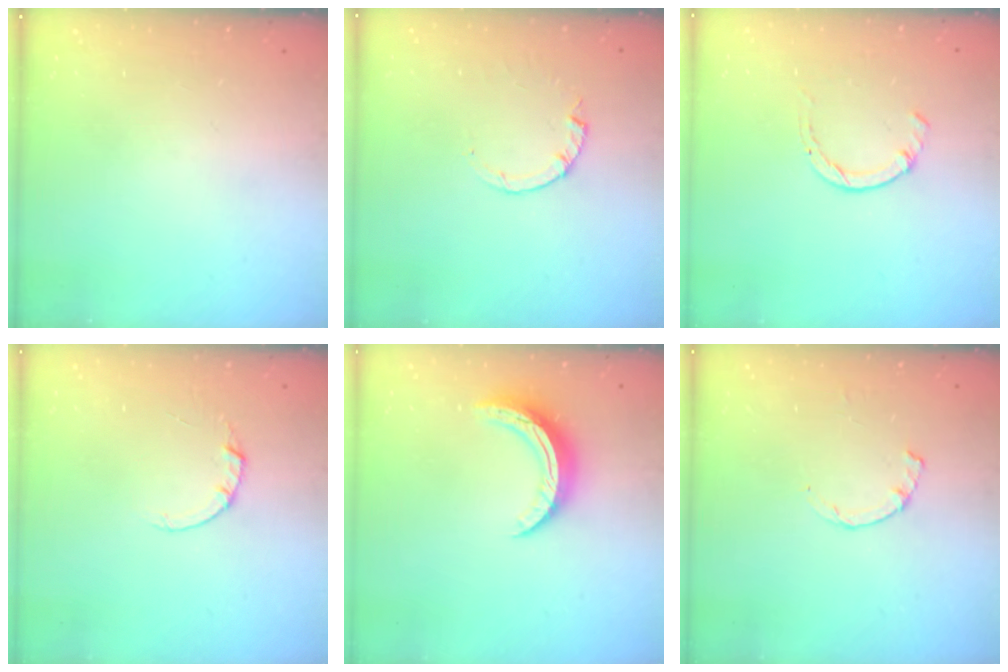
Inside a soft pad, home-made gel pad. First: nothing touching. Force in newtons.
{"total": 0.9, "press": 0.8, "slide": 0.2}
{"total": 1.7, "press": 1.7, "slide": 0.3}
{"total": 2.0, "press": 2.0, "slide": 0.2}
{"total": 10.1, "press": 10.1, "slide": 0.5}
{"total": 1.2, "press": 1.1, "slide": 0.3}